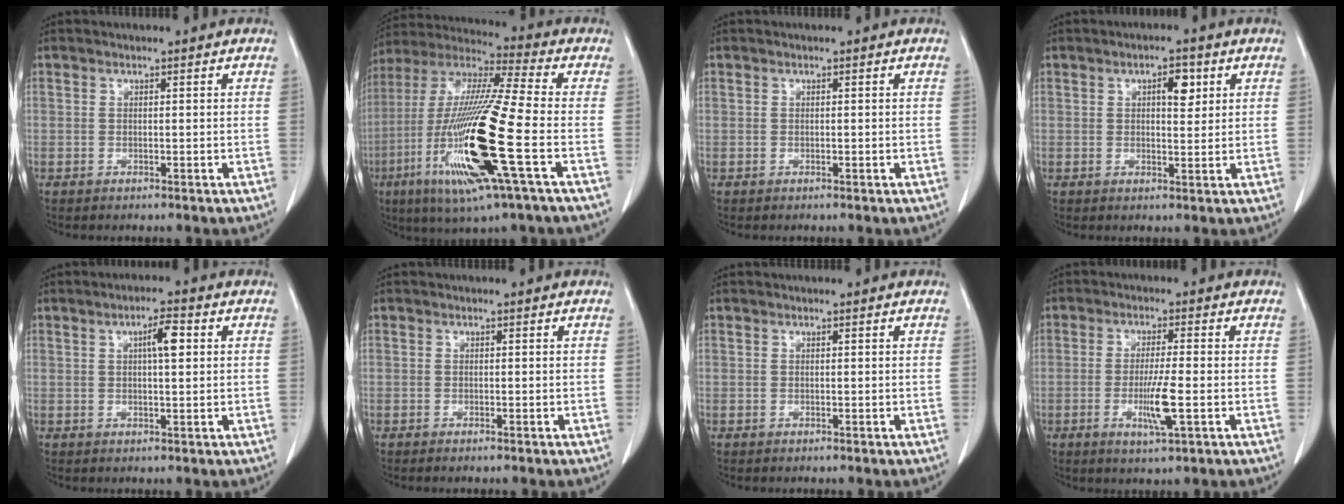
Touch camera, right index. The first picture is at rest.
{"total": 21.8, "force": [-6.2, 0.8, 20.8], "torque": [-0.446, -0.032, -0.122]}
{"total": 0.0}
{"total": 3.9, "force": [1.5, 1.5, 3.2], "torque": [-0.048, 0.002, 0.021]}
{"total": 4.0, "force": [1.1, 0.7, 3.8], "torque": [-0.063, 0.006, 0.016]}
{"total": 0.7, "force": [-0.6, 0.0, 0.3], "torque": [-0.007, -0.002, -0.009]}
{"total": 0.0}
{"total": 6.0, "force": [-1.6, 0.0, 5.8], "torque": [-0.107, -0.012, -0.025]}